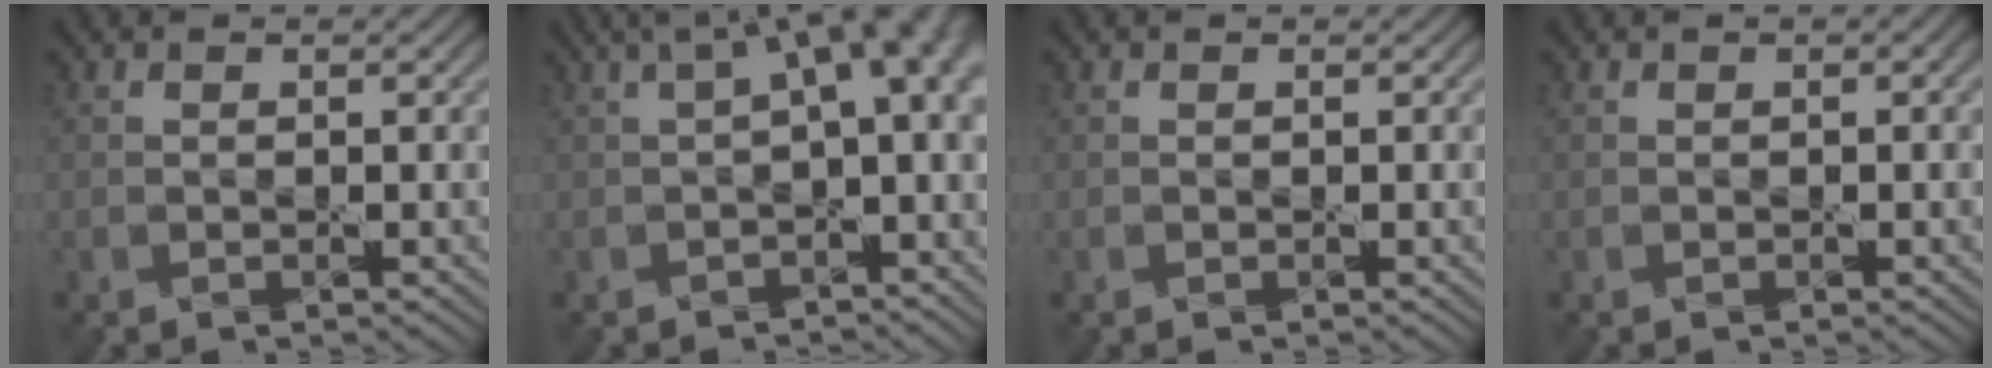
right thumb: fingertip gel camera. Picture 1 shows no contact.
{"total": 8.4, "force": [1.4, 3.2, 7.6], "torque": [-0.107, 0.018, 0.023]}
{"total": 0.0}
{"total": 0.6, "force": [0.1, 0.1, 0.6], "torque": [-0.008, 0.003, 0.002]}